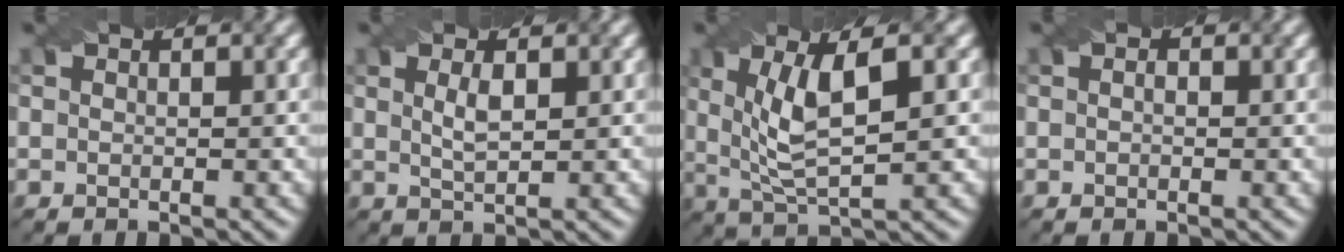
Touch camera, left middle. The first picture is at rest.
{"total": 2.0, "force": [0.6, 0.6, 1.8], "torque": [-0.036, 0.000, 0.015]}
{"total": 6.3, "force": [1.3, 1.9, 5.9], "torque": [-0.119, -0.001, 0.027]}
{"total": 0.7, "force": [0.1, 0.5, 0.5], "torque": [-0.005, -0.006, 0.000]}